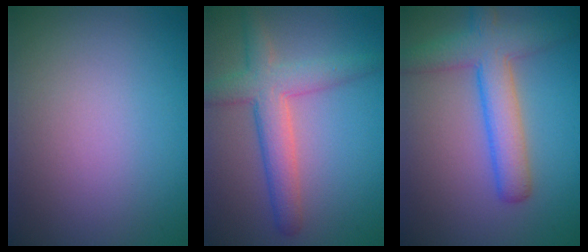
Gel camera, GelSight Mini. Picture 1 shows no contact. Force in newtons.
{"total": 4.7, "press": 4.7, "slide": 0.2}
{"total": 5.3, "press": 5.3, "slide": 0.3}